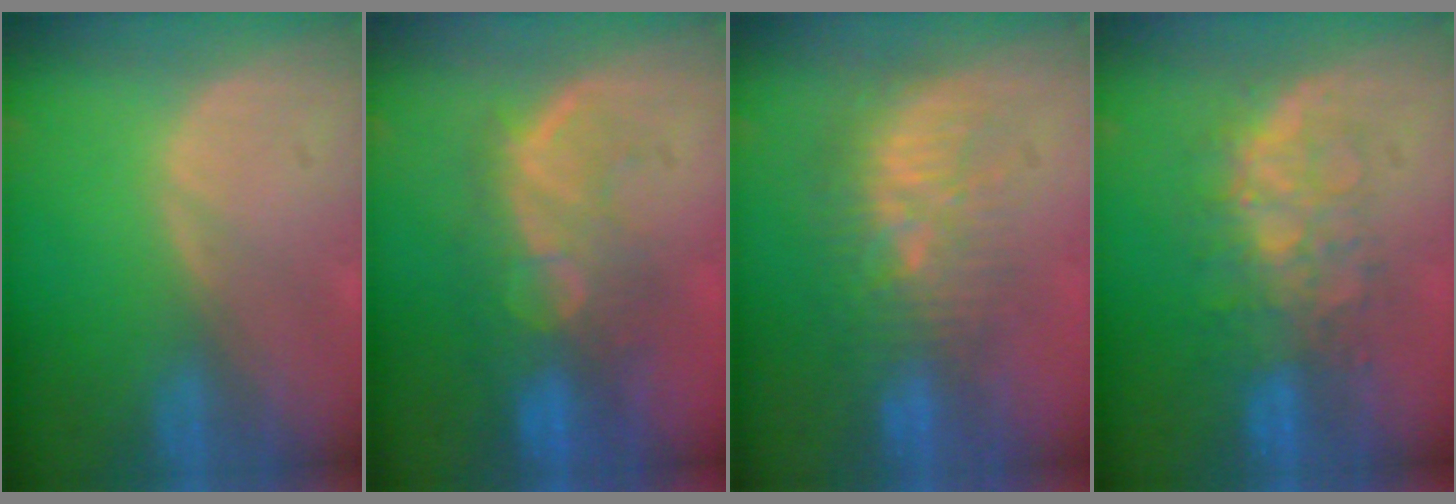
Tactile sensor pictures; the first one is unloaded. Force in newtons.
{"total": 9.9, "press": 8.6, "slide": 4.9}
{"total": 9.1, "press": 8.7, "slide": 2.7}
{"total": 7.9, "press": 7.4, "slide": 2.7}